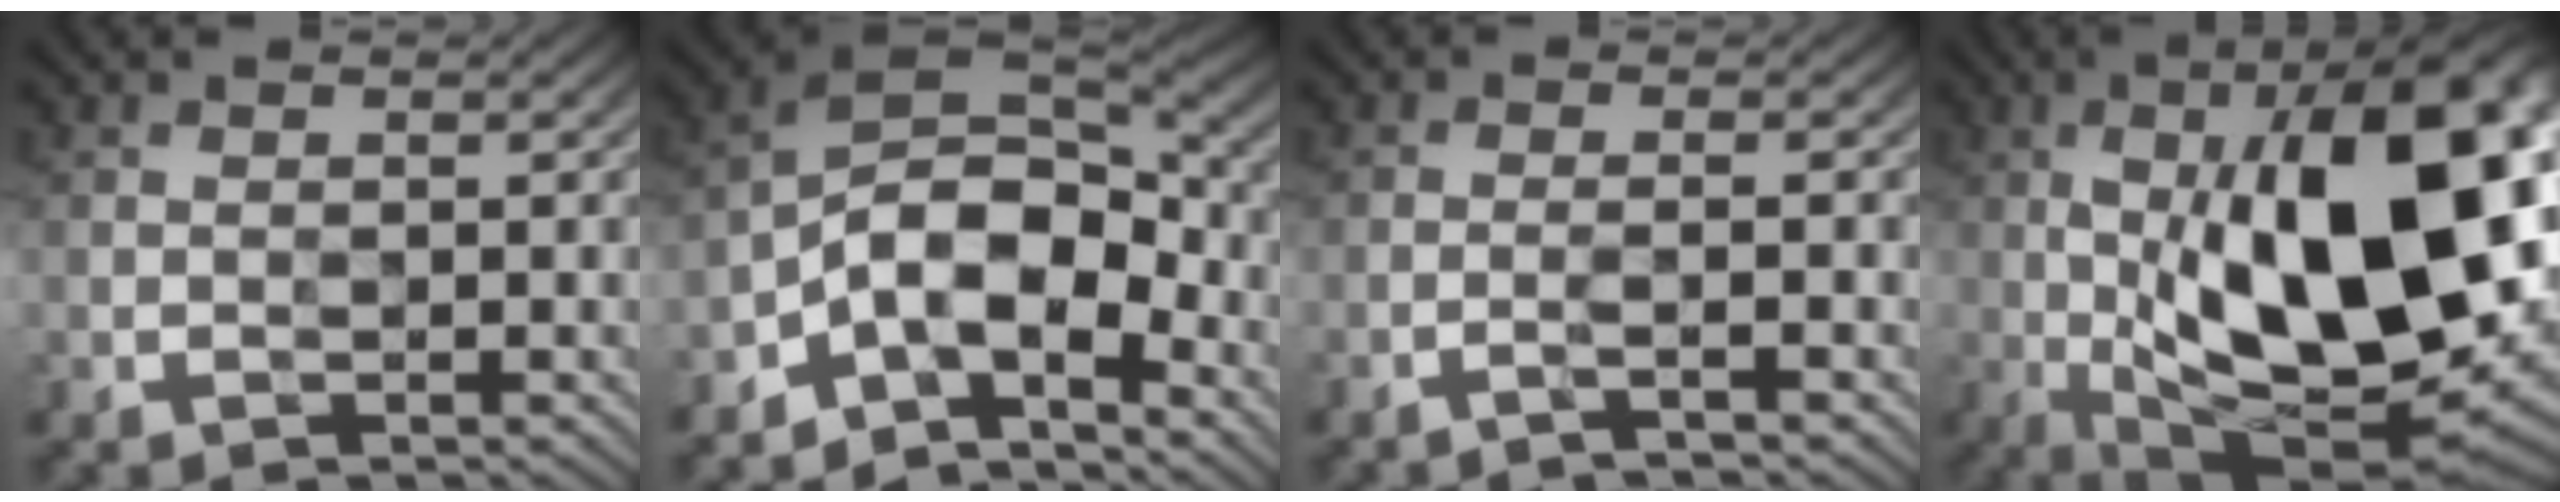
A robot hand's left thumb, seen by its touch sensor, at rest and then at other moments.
{"total": 10.1, "force": [-5.4, 5.0, 6.9], "torque": [-0.117, 0.005, -0.114]}
{"total": 1.5, "force": [-1.2, 0.0, 1.0], "torque": [-0.007, 0.011, -0.037]}
{"total": 21.0, "force": [-0.1, 7.8, 19.6], "torque": [-0.303, 0.025, -0.009]}